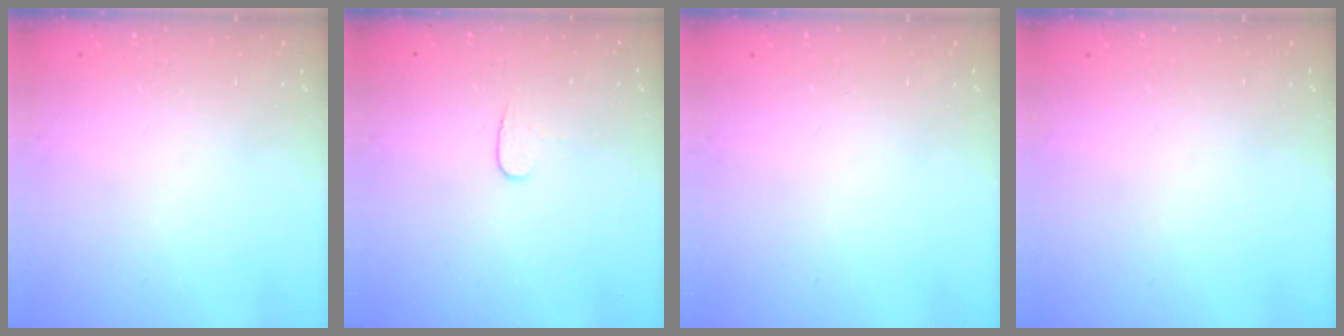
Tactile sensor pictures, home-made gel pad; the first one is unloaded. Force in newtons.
{"total": 4.0, "press": 4.0, "slide": 0.4}
{"total": 0.0}
{"total": 0.0}